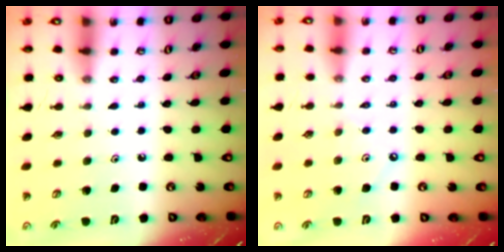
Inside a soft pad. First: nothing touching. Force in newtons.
{"total": 2.8, "press": 2.7, "slide": 0.5}